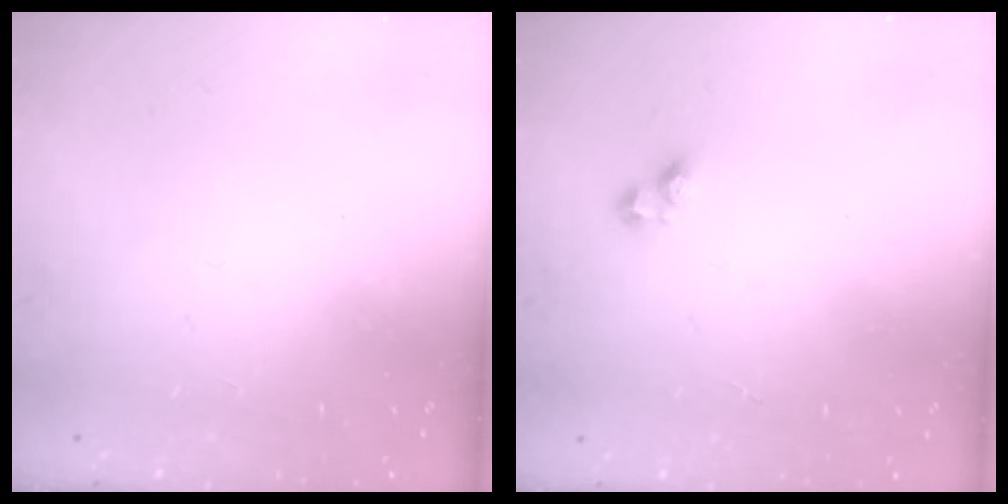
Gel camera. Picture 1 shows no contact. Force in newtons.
{"total": 2.4, "press": 2.3, "slide": 0.6}